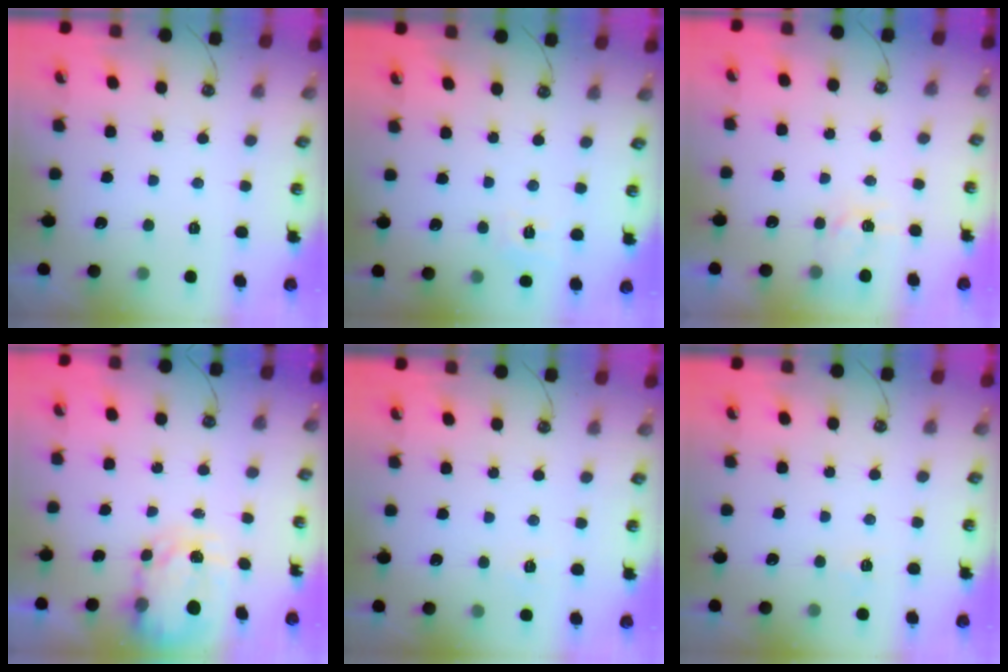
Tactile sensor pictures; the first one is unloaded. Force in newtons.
{"total": 5.6, "press": 5.6, "slide": 0.3}
{"total": 5.3, "press": 5.2, "slide": 0.5}
{"total": 4.9, "press": 4.9, "slide": 0.4}
{"total": 3.5, "press": 3.4, "slide": 0.4}
{"total": 3.6, "press": 3.5, "slide": 0.4}